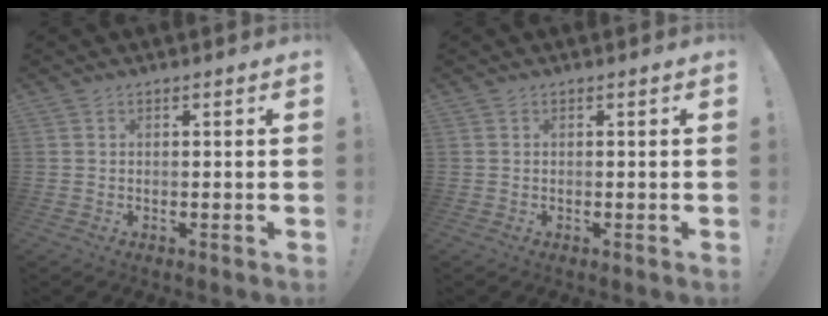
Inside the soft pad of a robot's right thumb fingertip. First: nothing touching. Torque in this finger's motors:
{"motor_torque": [-0.04, -0.04, 0.07, -0.02, 0.01]}